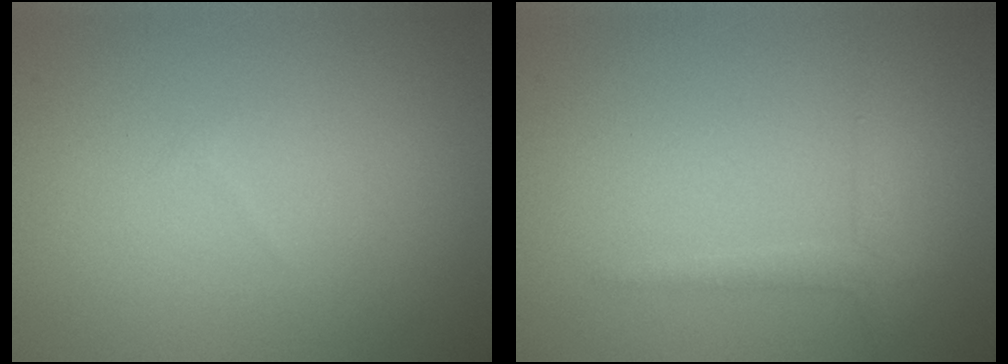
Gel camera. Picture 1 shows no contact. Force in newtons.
{"total": 1.4, "press": 1.4, "slide": 0.1}